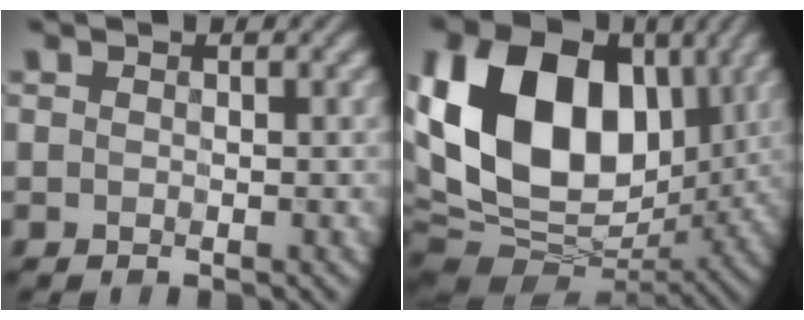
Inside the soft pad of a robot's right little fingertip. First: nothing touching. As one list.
[{"total": 17.2, "force": [2.9, 12.2, 11.9], "torque": [-0.240, 0.019, 0.041]}]